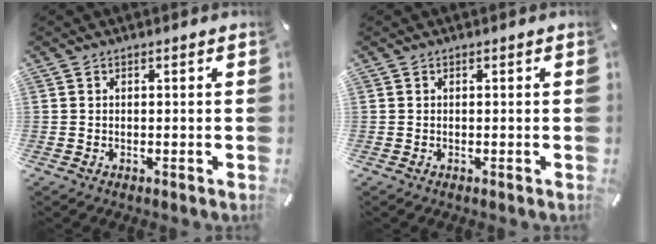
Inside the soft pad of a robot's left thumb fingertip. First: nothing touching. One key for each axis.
{"total": 0.0}